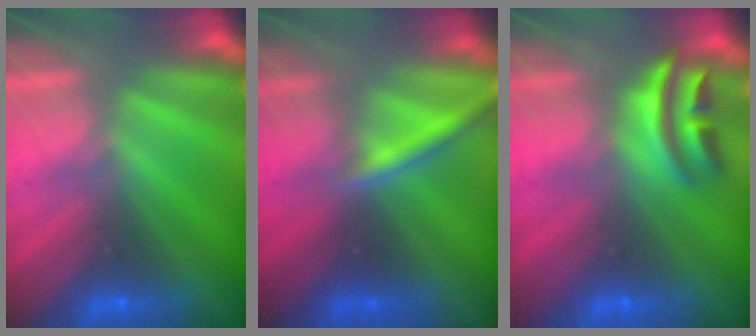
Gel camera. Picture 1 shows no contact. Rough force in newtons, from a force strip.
{"total": 2.3}
{"total": 2.9}